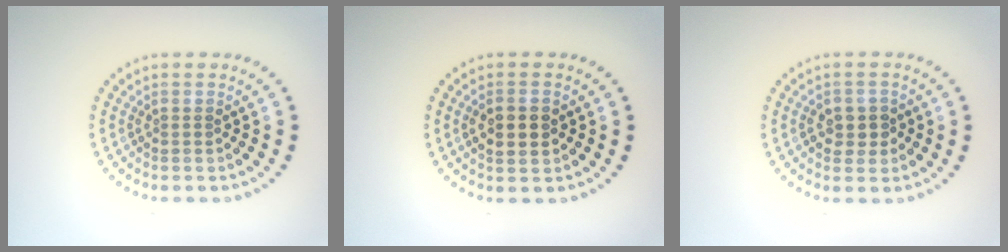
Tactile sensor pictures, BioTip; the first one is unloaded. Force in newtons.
{"total": 2.7, "press": 2.7, "slide": 0.3}
{"total": 1.9, "press": 1.8, "slide": 0.2}